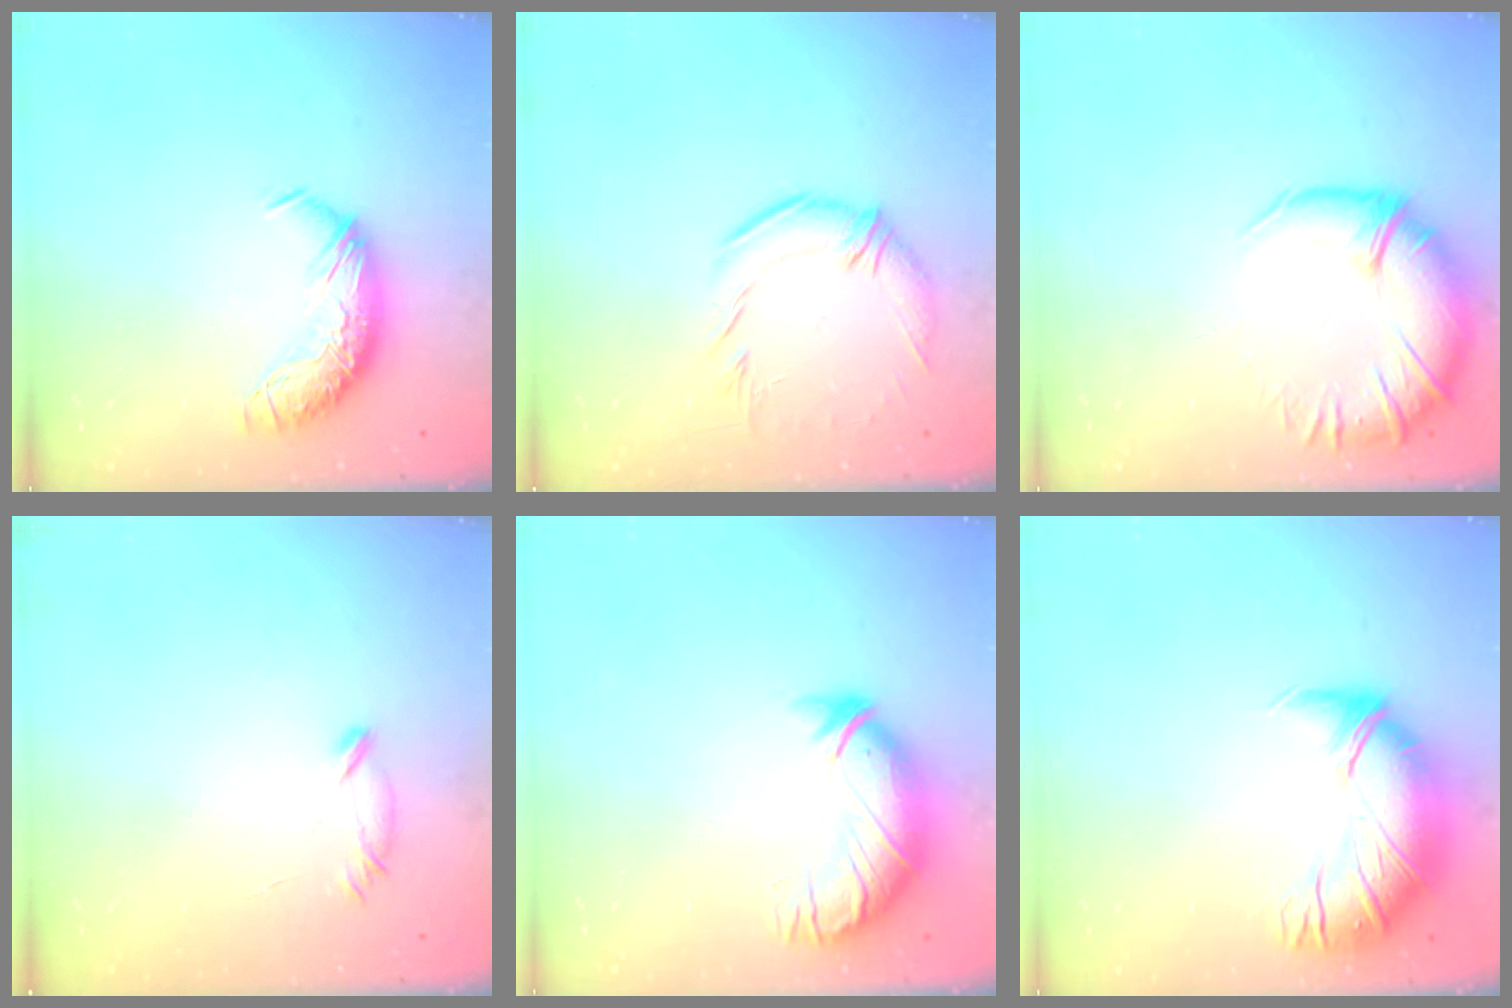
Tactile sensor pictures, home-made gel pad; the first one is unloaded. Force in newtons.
{"total": 3.0, "press": 1.4, "slide": 2.6}
{"total": 2.8, "press": 0.5, "slide": 2.8}
{"total": 7.5, "press": 7.5, "slide": 0.5}
{"total": 3.6, "press": 2.1, "slide": 3.0}
{"total": 2.7, "press": 0.8, "slide": 2.6}